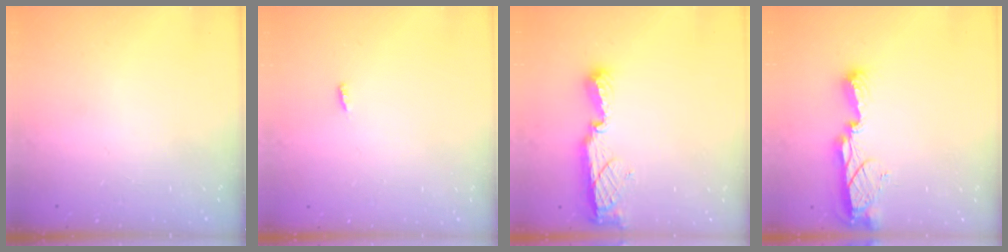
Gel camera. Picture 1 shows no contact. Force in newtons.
{"total": 2.8, "press": 2.7, "slide": 0.8}
{"total": 7.9, "press": 7.9, "slide": 0.3}
{"total": 8.9, "press": 8.9, "slide": 0.5}